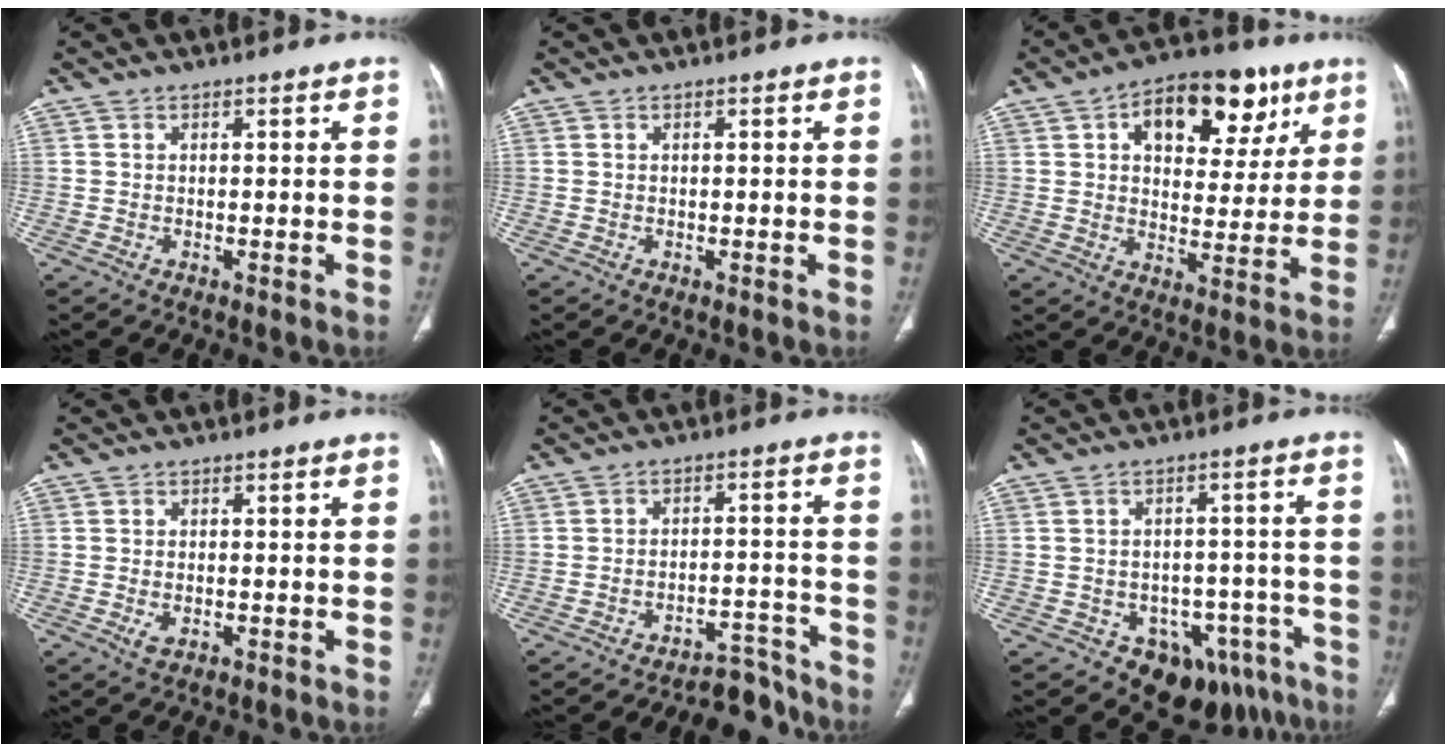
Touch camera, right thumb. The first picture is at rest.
{"total": 0.0}
{"total": 17.7, "force": [7.9, 10.3, 12.0], "torque": [-0.119, -0.004, 0.115]}
{"total": 2.5, "force": [-0.6, 1.5, 1.9], "torque": [-0.035, 0.001, -0.006]}
{"total": 7.8, "force": [-7.5, 2.4, 0.4], "torque": [0.022, 0.082, -0.108]}
{"total": 13.7, "force": [-7.5, 9.4, 6.5], "torque": [-0.039, 0.057, -0.091]}